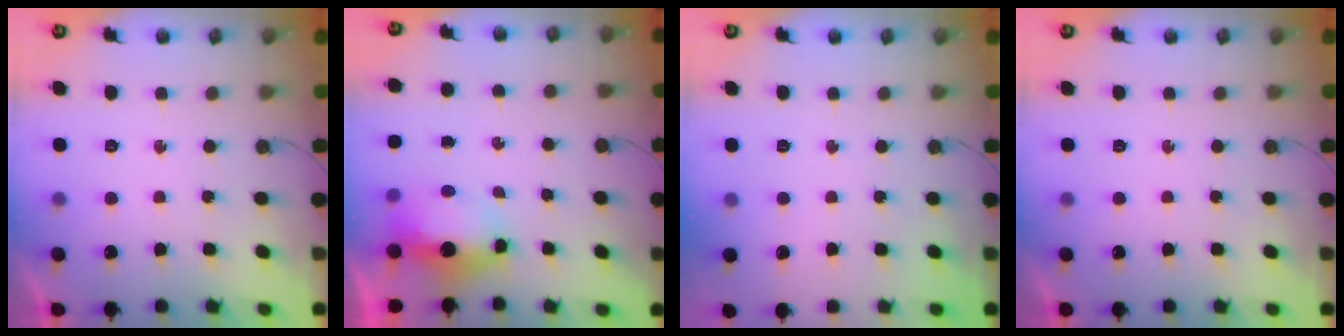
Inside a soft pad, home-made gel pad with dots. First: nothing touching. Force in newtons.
{"total": 7.1, "press": 7.1, "slide": 0.7}
{"total": 0.0}
{"total": 0.0}